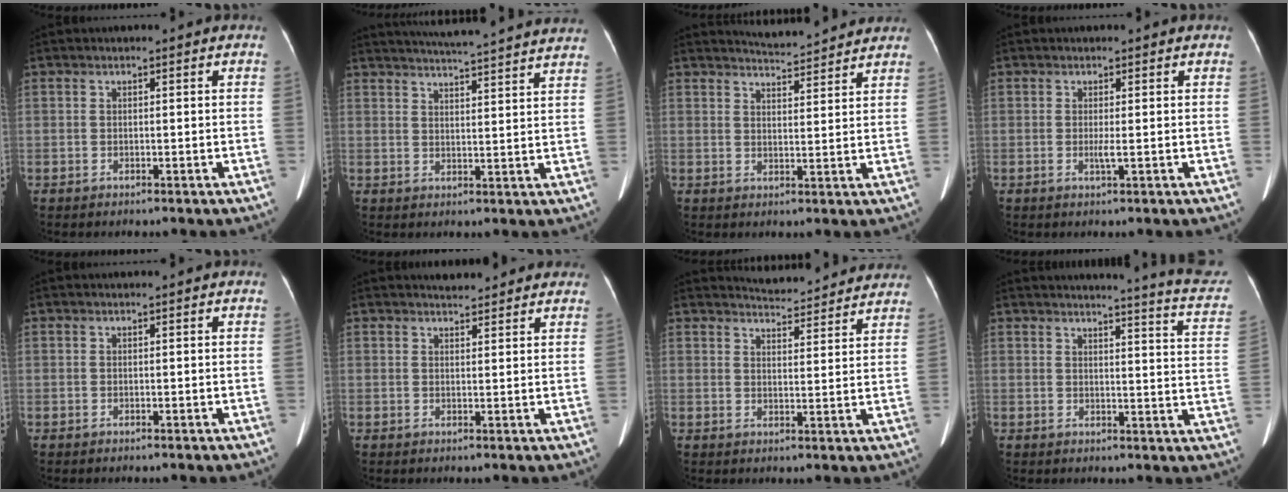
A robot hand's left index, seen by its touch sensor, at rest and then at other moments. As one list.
[{"total": 20.3, "force": [19.0, 0.2, 7.3], "torque": [-0.113, -0.009, 0.236]}, {"total": 6.9, "force": [6.8, 0.5, 1.0], "torque": [-0.025, 0.010, 0.089]}, {"total": 1.1, "force": [-0.1, -0.2, 1.1], "torque": [-0.026, -0.003, 0.000]}, {"total": 0.0}, {"total": 4.6, "force": [4.2, 1.3, 1.1], "torque": [-0.012, 0.014, 0.048]}, {"total": 10.2, "force": [9.9, 1.7, 1.5], "torque": [-0.015, 0.003, 0.116]}, {"total": 15.1, "force": [14.1, 0.2, 5.4], "torque": [-0.056, -0.081, 0.132]}]